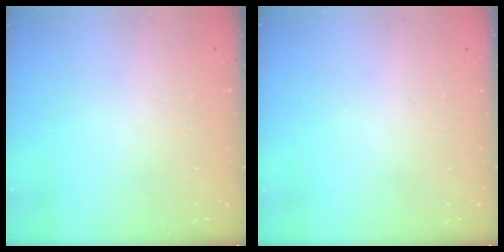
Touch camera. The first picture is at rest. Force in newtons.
{"total": 0.0}